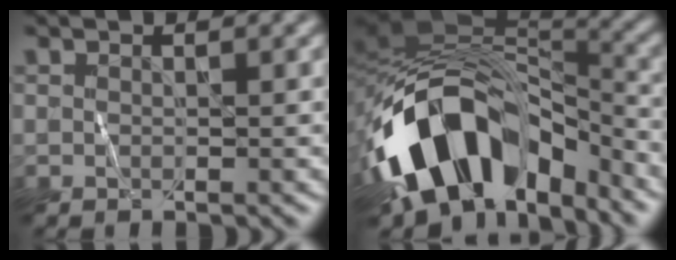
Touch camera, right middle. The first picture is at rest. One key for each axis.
{"total": 14.7, "fx": -7.5, "fy": 8.6, "fz": 9.3, "tx": -0.177, "ty": 0.012, "tz": -0.125}